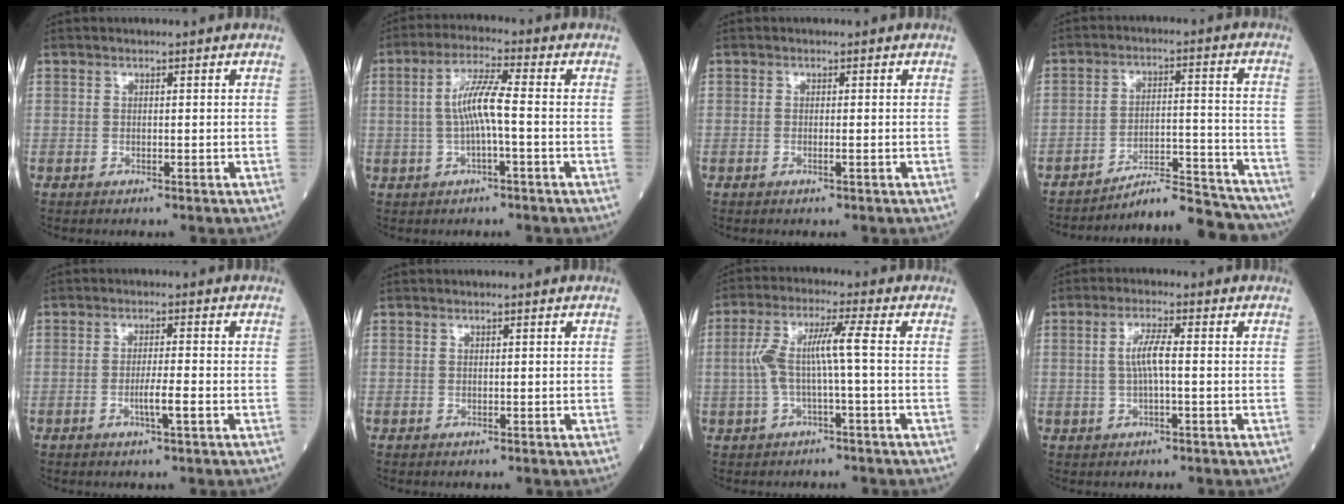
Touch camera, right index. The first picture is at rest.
{"total": 6.4, "force": [-0.4, 0.3, 6.3], "torque": [-0.127, 0.011, -0.010]}
{"total": 0.7, "force": [-0.3, -0.2, 0.6], "torque": [-0.013, -0.001, -0.005]}
{"total": 13.8, "force": [-13.6, 0.5, 2.1], "torque": [-0.017, 0.034, -0.196]}
{"total": 3.2, "force": [-1.2, -0.1, 3.0], "torque": [-0.050, -0.002, -0.021]}
{"total": 0.0}
{"total": 6.7, "force": [-0.4, 0.0, 6.7], "torque": [-0.145, 0.024, -0.007]}
{"total": 3.9, "force": [0.1, 0.3, 3.9], "torque": [-0.080, 0.005, 0.002]}